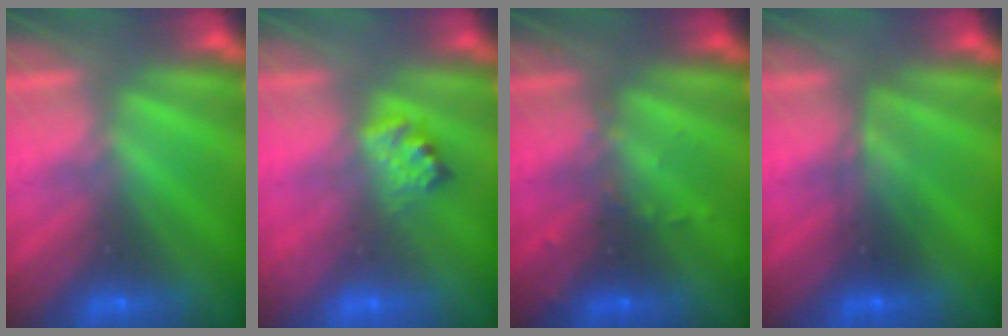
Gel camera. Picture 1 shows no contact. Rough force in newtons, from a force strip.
{"total": 2.3}
{"total": 2.8}
{"total": 2.4}